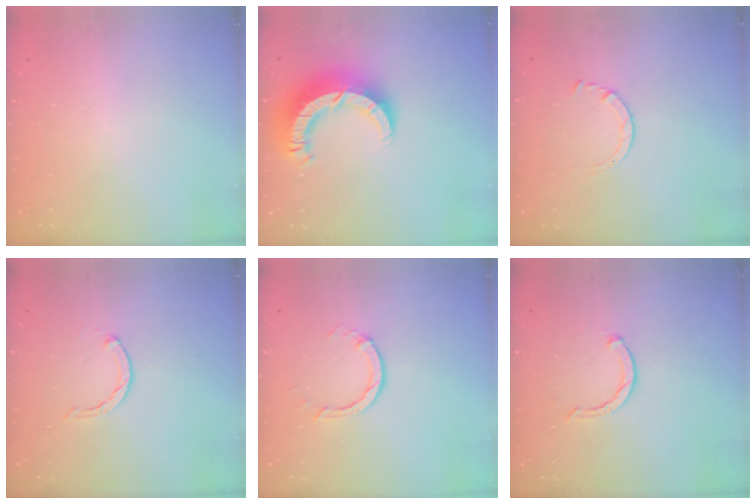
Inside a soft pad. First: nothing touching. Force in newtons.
{"total": 11.5, "press": 11.5, "slide": 1.1}
{"total": 2.9, "press": 2.8, "slide": 0.3}
{"total": 1.1, "press": 1.1, "slide": 0.2}
{"total": 2.7, "press": 2.7, "slide": 0.3}
{"total": 1.5, "press": 1.5, "slide": 0.3}